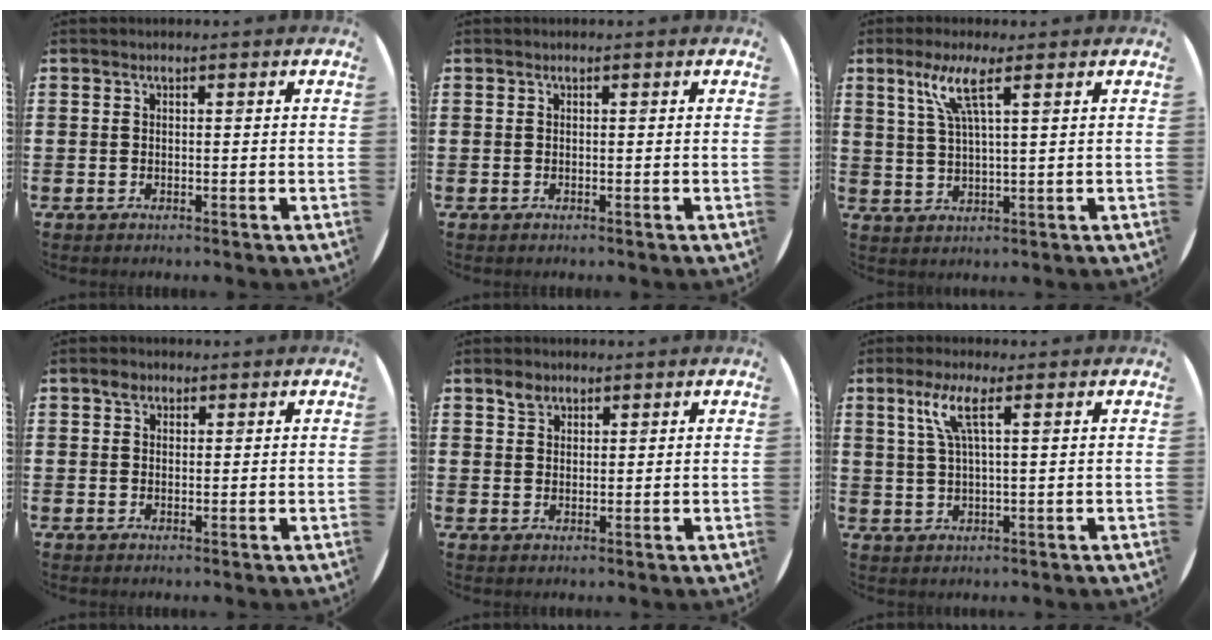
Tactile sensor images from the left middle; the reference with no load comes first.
{"total": 0.0}
{"total": 5.5, "force": [3.1, 0.7, 4.6], "torque": [-0.098, 0.008, 0.050]}
{"total": 1.6, "force": [1.1, 1.1, 0.5], "torque": [-0.002, 0.004, 0.019]}
{"total": 2.1, "force": [1.6, 1.2, 0.5], "torque": [-0.004, 0.002, 0.029]}
{"total": 4.7, "force": [2.2, 0.7, 4.1], "torque": [-0.088, 0.008, 0.035]}